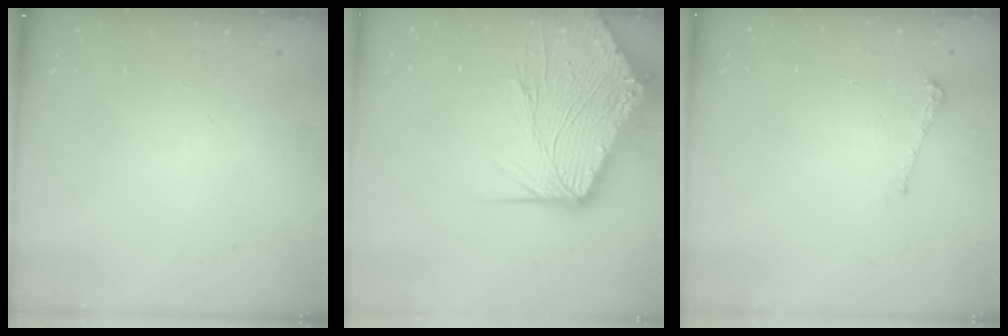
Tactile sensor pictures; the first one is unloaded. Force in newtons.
{"total": 17.4, "press": 17.2, "slide": 2.1}
{"total": 5.3, "press": 5.2, "slide": 0.5}